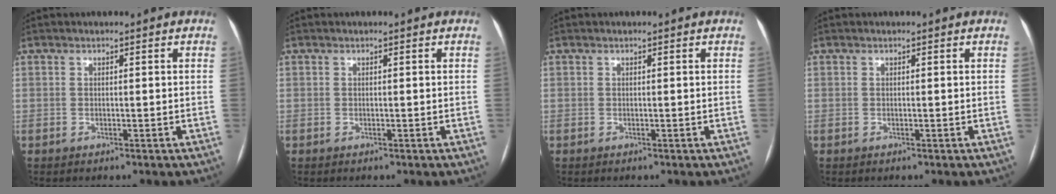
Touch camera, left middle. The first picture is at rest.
{"total": 0.0}
{"total": 0.0}
{"total": 0.0}